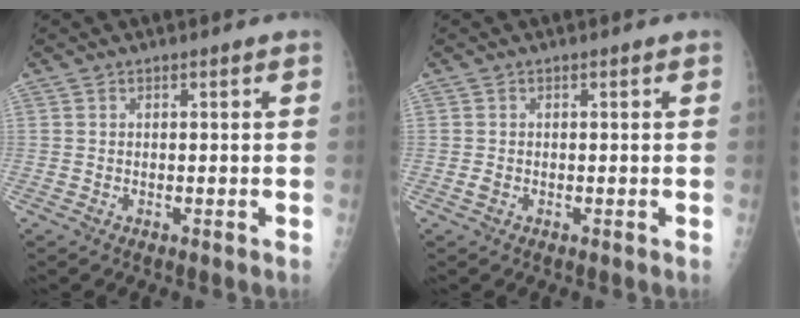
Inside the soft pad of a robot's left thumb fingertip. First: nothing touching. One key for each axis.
{"total": 0.8, "fx": -0.1, "fy": 0.6, "fz": 0.5, "tx": -0.009, "ty": -0.001, "tz": -0.002}